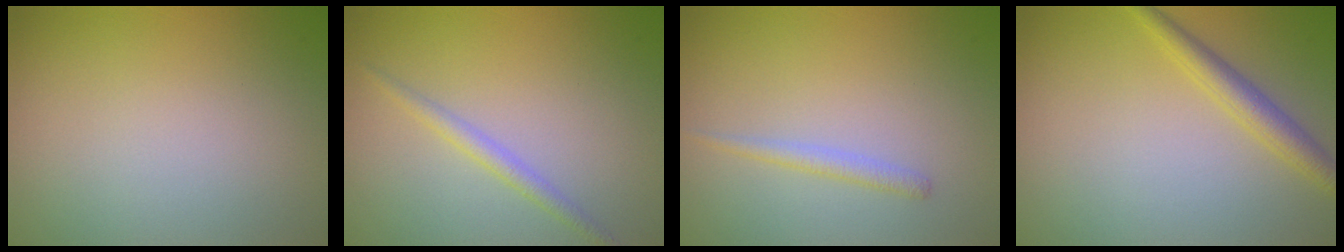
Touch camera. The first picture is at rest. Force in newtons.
{"total": 1.5, "press": 1.5, "slide": 0.0}
{"total": 1.2, "press": 1.2, "slide": 0.1}
{"total": 2.6, "press": 2.5, "slide": 0.1}